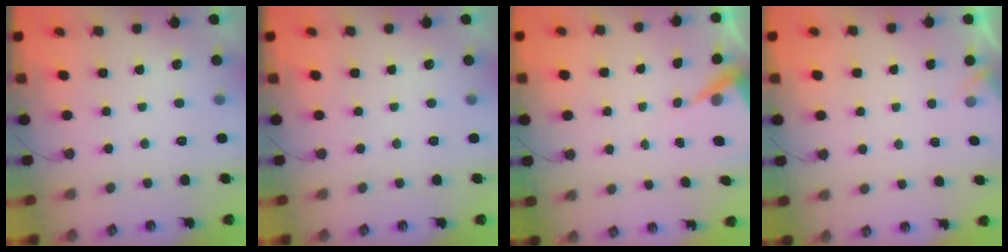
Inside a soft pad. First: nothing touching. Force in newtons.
{"total": 0.0}
{"total": 6.9, "press": 6.8, "slide": 0.6}
{"total": 2.2, "press": 2.2, "slide": 0.4}